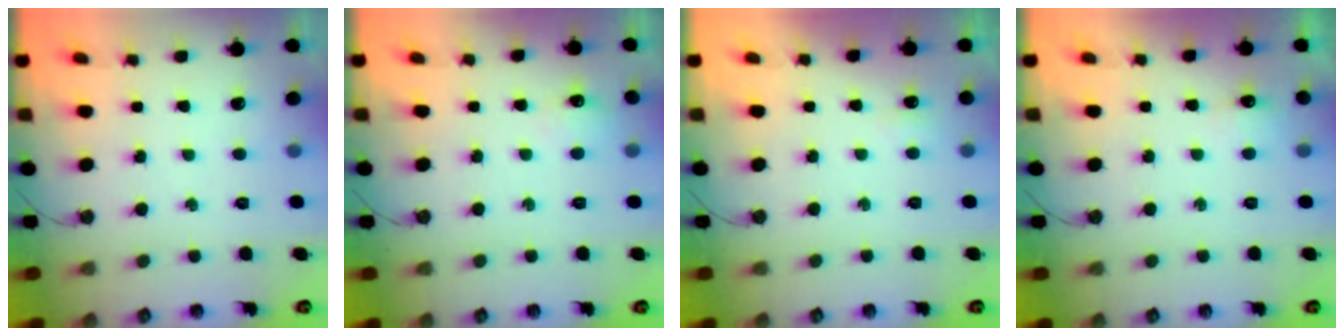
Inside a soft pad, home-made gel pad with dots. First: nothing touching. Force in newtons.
{"total": 5.3, "press": 5.3, "slide": 0.7}
{"total": 2.8, "press": 2.7, "slide": 0.6}
{"total": 4.3, "press": 4.2, "slide": 1.1}